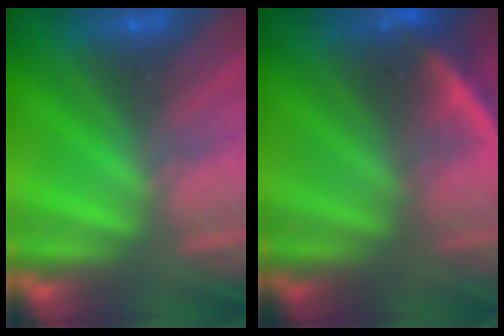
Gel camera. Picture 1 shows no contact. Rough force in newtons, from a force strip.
{"total": 2.2}